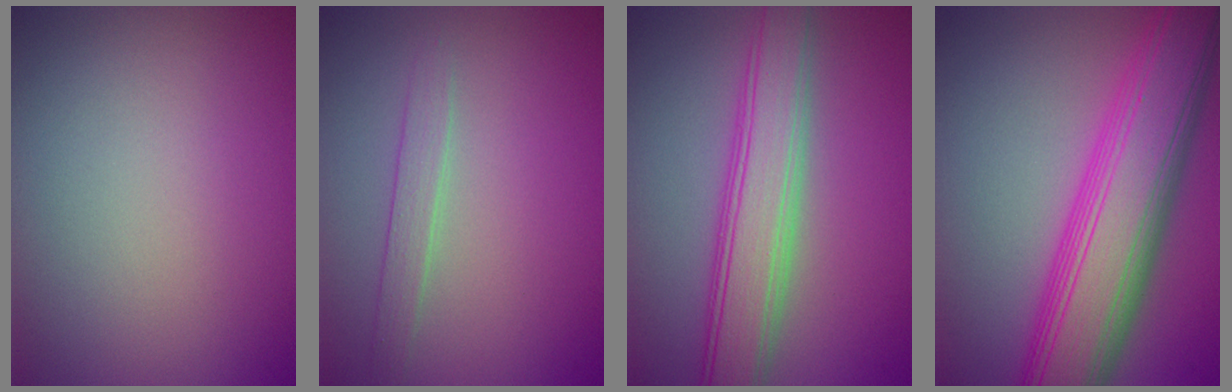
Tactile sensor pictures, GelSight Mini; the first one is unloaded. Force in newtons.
{"total": 1.6, "press": 1.6, "slide": 0.1}
{"total": 5.9, "press": 5.8, "slide": 0.4}
{"total": 10.6, "press": 10.6, "slide": 0.4}